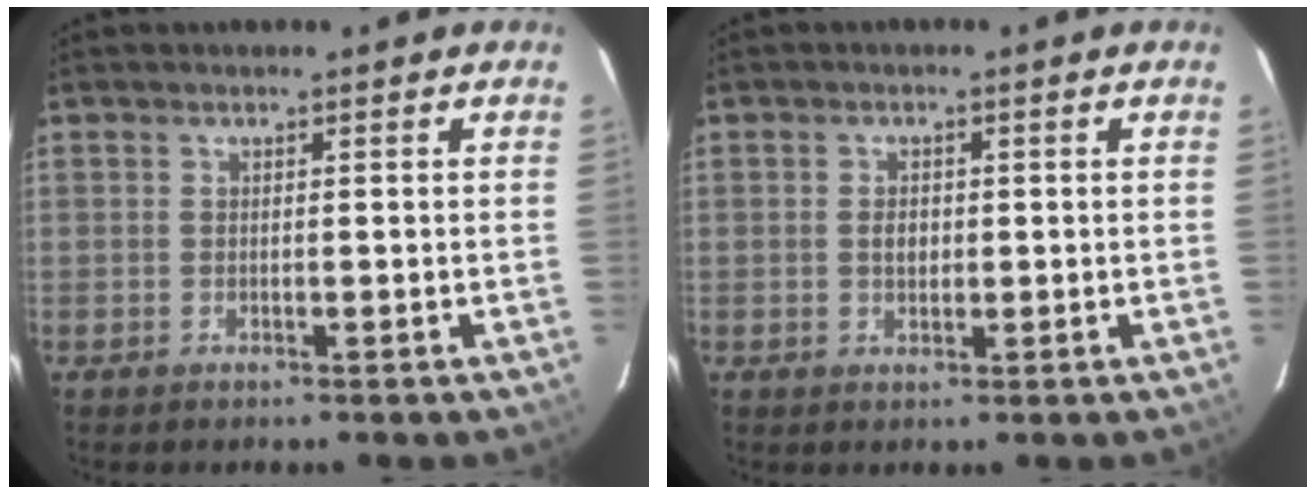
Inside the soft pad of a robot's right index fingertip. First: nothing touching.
{"total": 2.2, "force": [0.0, 1.7, 1.5], "torque": [-0.025, 0.003, -0.001]}